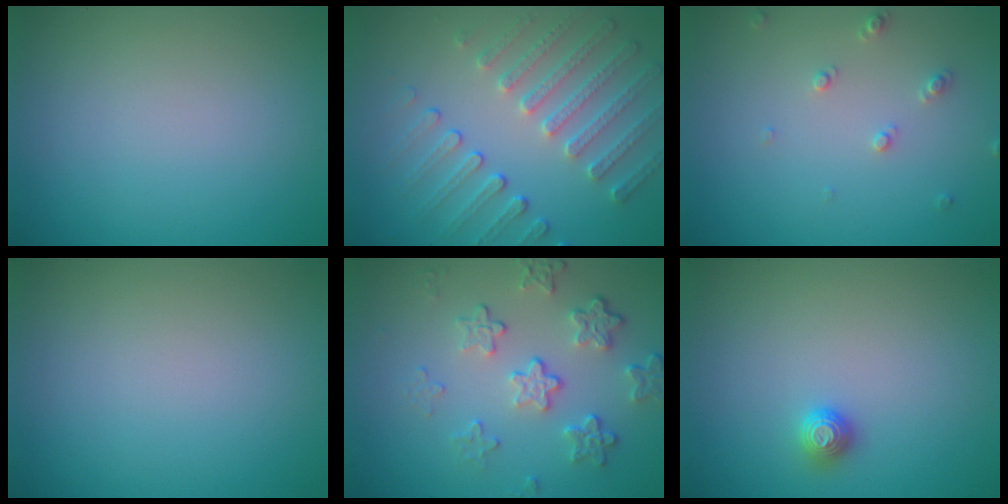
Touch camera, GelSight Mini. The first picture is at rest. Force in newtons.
{"total": 5.0, "press": 3.8, "slide": 3.3}
{"total": 1.3, "press": 1.2, "slide": 0.3}
{"total": 0.0}
{"total": 4.4, "press": 3.2, "slide": 3.0}
{"total": 1.0, "press": 1.0, "slide": 0.3}